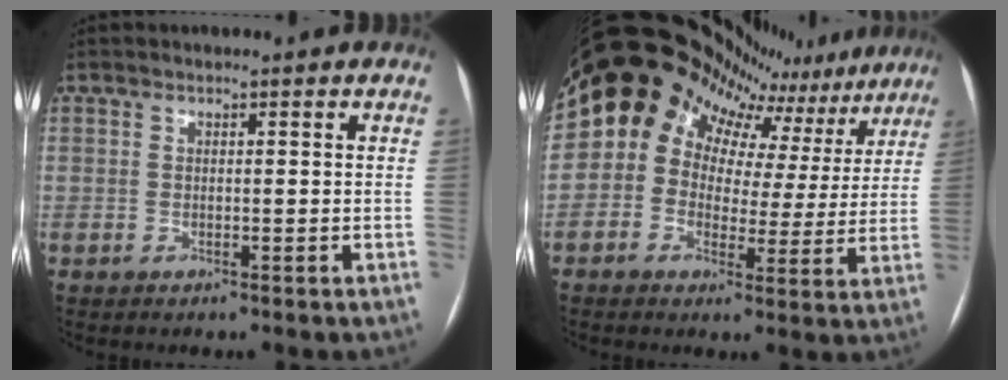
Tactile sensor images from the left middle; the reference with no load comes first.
{"total": 20.7, "force": [15.6, 11.8, 6.9], "torque": [-0.110, 0.070, 0.177]}